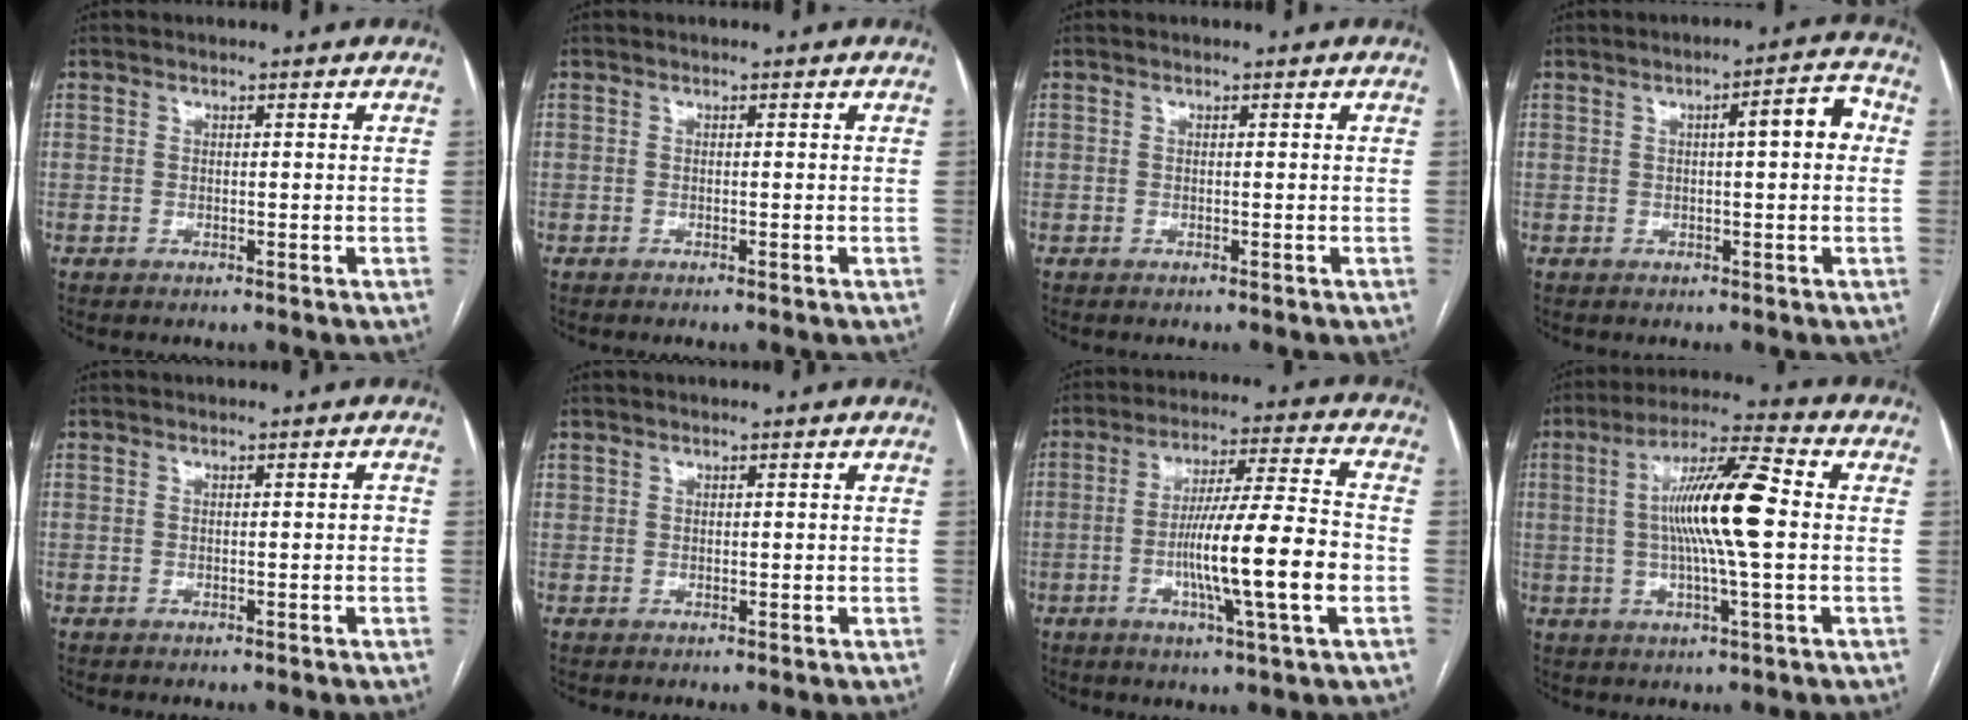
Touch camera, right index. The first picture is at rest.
{"total": 0.0}
{"total": 0.0}
{"total": 5.9, "force": [1.0, 1.1, 5.7], "torque": [-0.079, 0.024, 0.011]}
{"total": 1.2, "force": [-0.1, 0.4, 1.1], "torque": [-0.015, 0.006, 0.001]}
{"total": 0.8, "force": [0.4, 0.5, 0.3], "torque": [0.000, 0.001, 0.007]}
{"total": 14.9, "force": [-3.3, -0.1, 14.5], "torque": [-0.249, -0.003, -0.061]}
{"total": 13.1, "force": [0.6, 0.7, 13.1], "torque": [-0.236, 0.012, 0.006]}